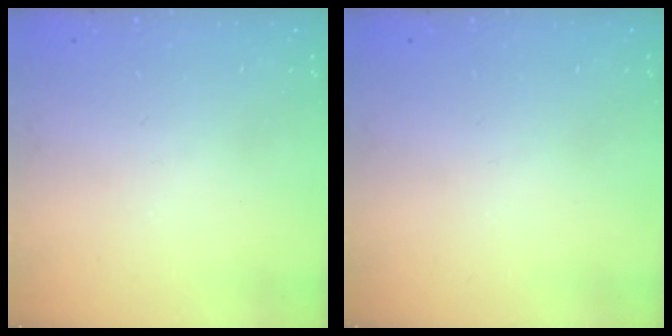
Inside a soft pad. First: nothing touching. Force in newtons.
{"total": 0.0}